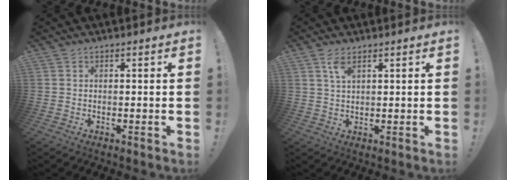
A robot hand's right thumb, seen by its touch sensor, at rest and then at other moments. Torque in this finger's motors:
{"motor_torque": [0.35, -0.19, 0.20, 0.03, 0.02]}